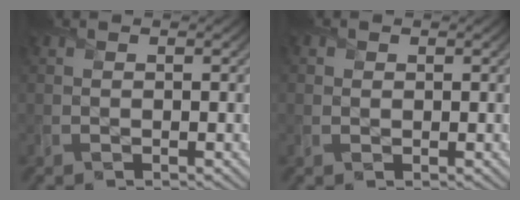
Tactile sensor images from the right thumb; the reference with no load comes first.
{"total": 1.0, "force": [0.4, 0.9, 0.2], "torque": [0.001, -0.004, 0.003]}